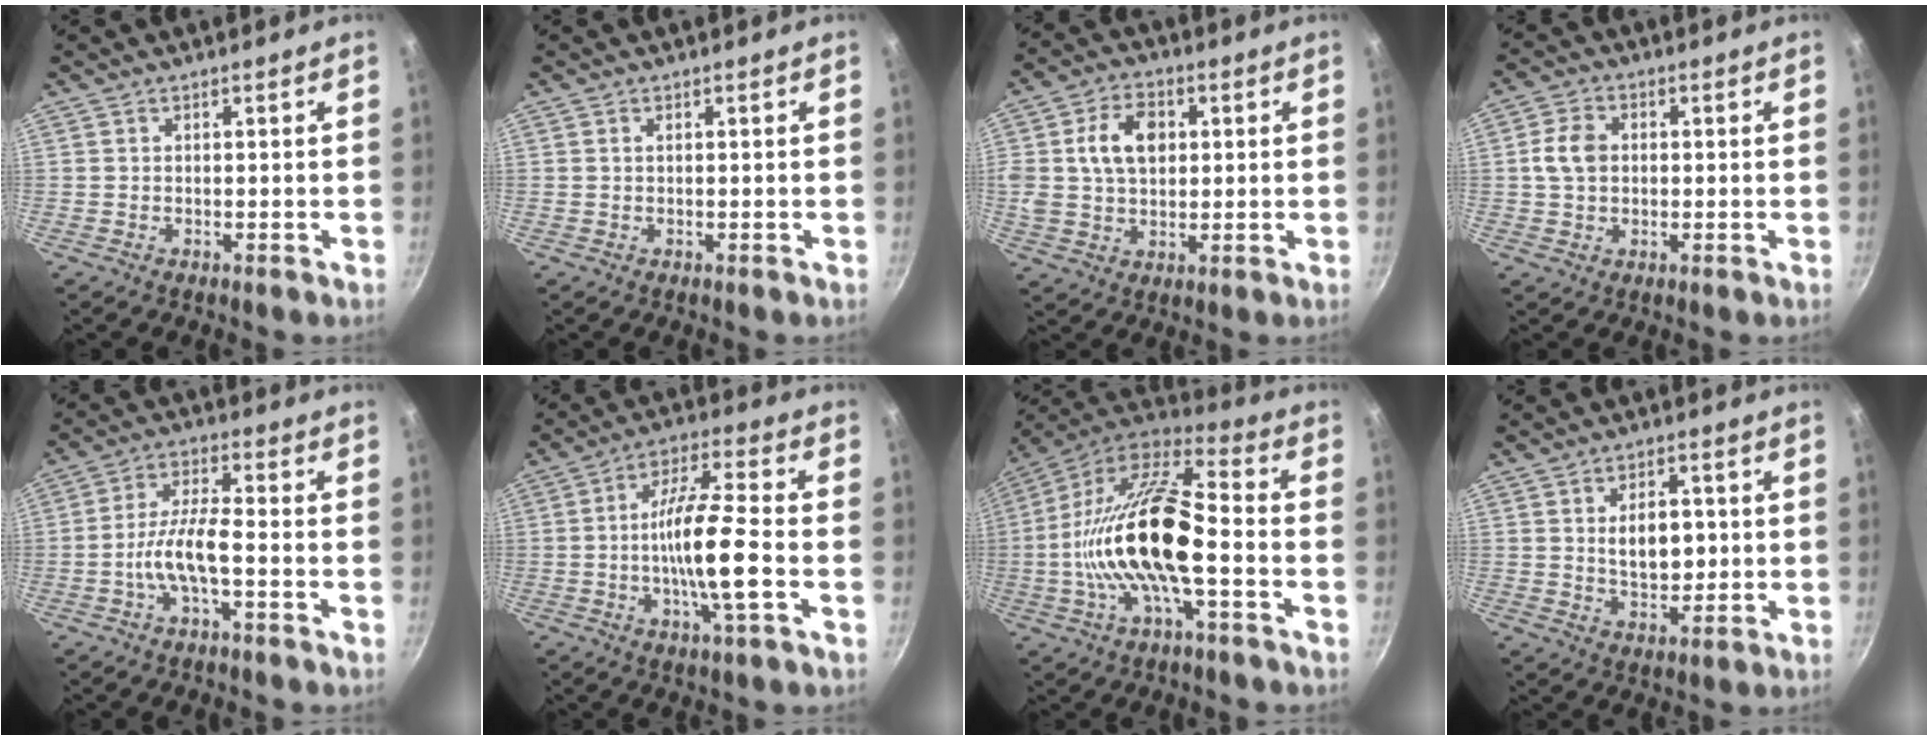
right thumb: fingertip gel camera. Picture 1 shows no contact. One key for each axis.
{"total": 0.6, "fx": 0.2, "fy": 0.3, "fz": 0.5, "tx": -0.008, "ty": 0.001, "tz": 0.004}
{"total": 11.4, "fx": 2.3, "fy": 8.1, "fz": 7.8, "tx": -0.122, "ty": 0.008, "tz": 0.035}
{"total": 6.1, "fx": 0.4, "fy": 4.6, "fz": 3.9, "tx": -0.063, "ty": 0.012, "tz": 0.000}
{"total": 7.6, "fx": -2.7, "fy": 2.1, "fz": 6.9, "tx": -0.141, "ty": 0.030, "tz": -0.057}
{"total": 13.4, "fx": -2.6, "fy": 2.3, "fz": 13.0, "tx": -0.232, "ty": 0.024, "tz": -0.056}
{"total": 21.8, "fx": -3.7, "fy": 8.1, "fz": 19.8, "tx": -0.372, "ty": 0.039, "tz": -0.084}
{"total": 8.2, "fx": 0.9, "fy": 5.0, "fz": 6.5, "tx": -0.080, "ty": -0.005, "tz": 0.017}